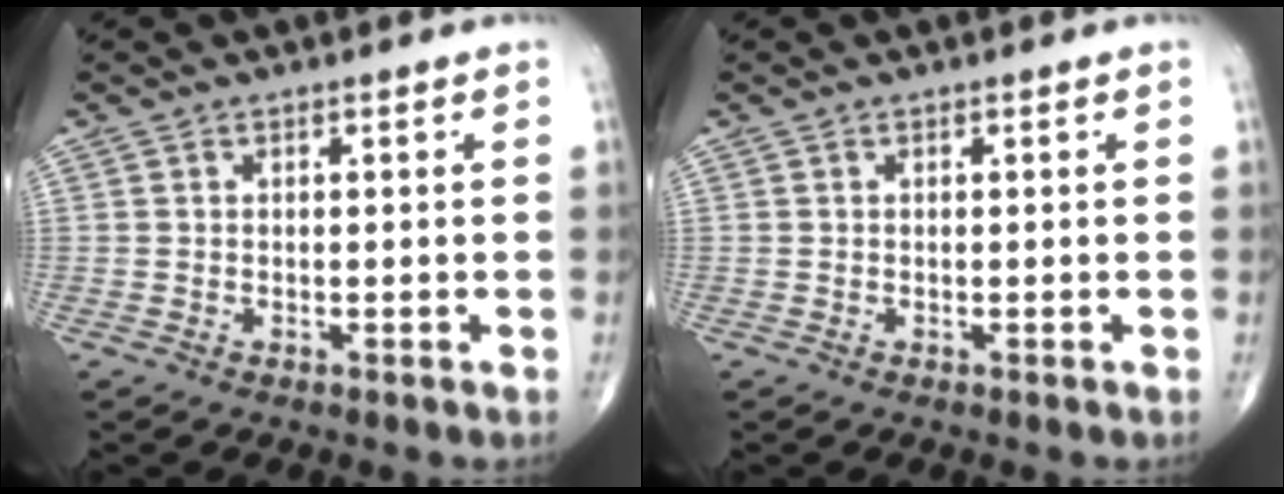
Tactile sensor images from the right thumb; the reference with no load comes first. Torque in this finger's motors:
{"motor_torque": [0.00, 0.00, -0.04, 0.00, 0.00]}